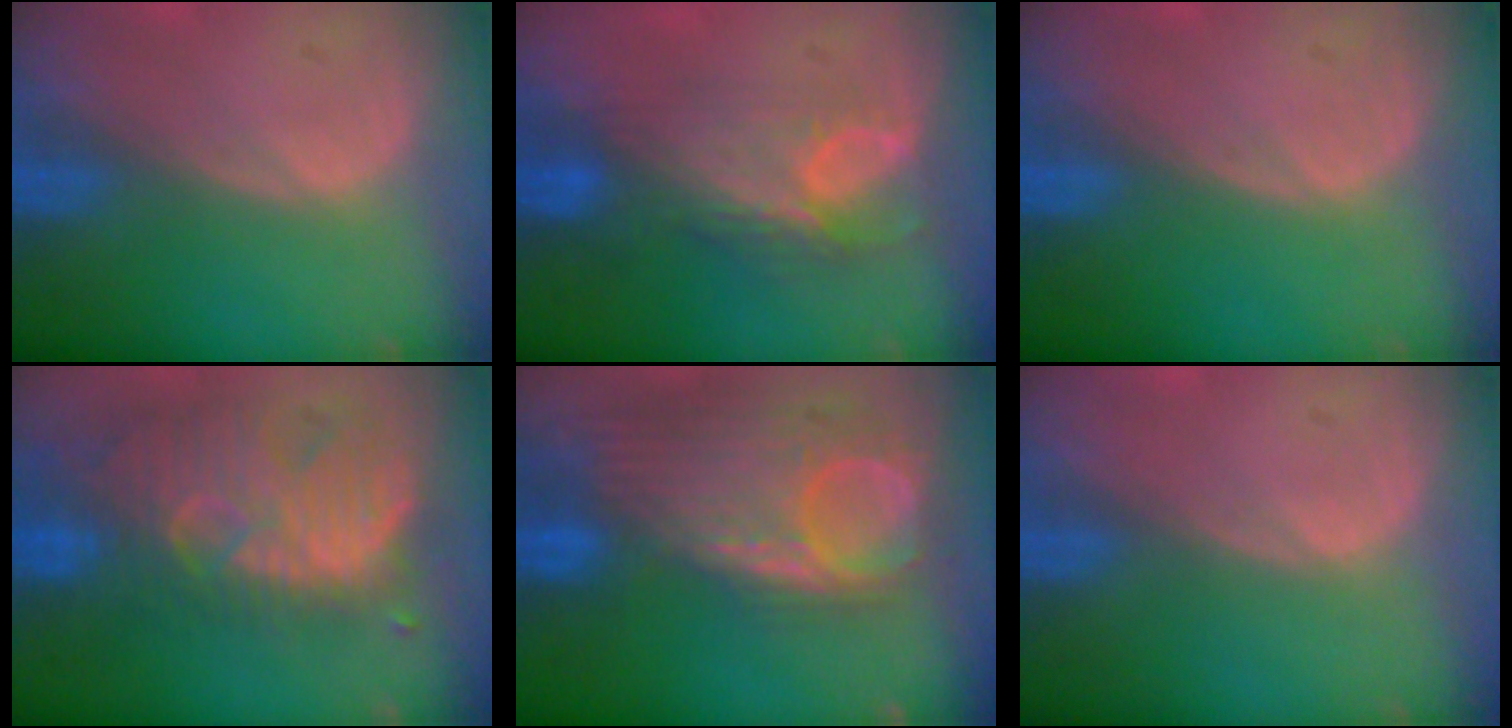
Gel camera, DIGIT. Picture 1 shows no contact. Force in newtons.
{"total": 7.8, "press": 6.9, "slide": 3.8}
{"total": 0.0}
{"total": 11.2, "press": 10.7, "slide": 3.4}
{"total": 12.0, "press": 10.4, "slide": 6.0}
{"total": 0.6, "press": 0.1, "slide": 0.6}